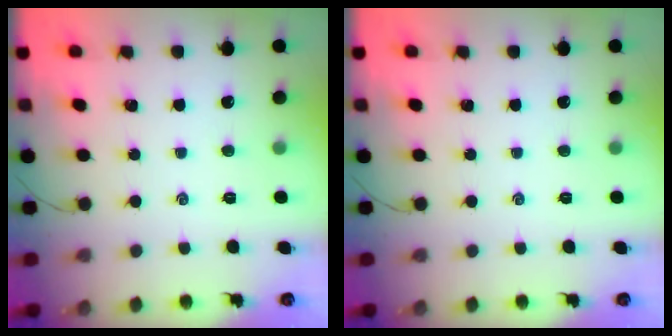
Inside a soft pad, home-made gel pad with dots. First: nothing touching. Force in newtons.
{"total": 0.0}